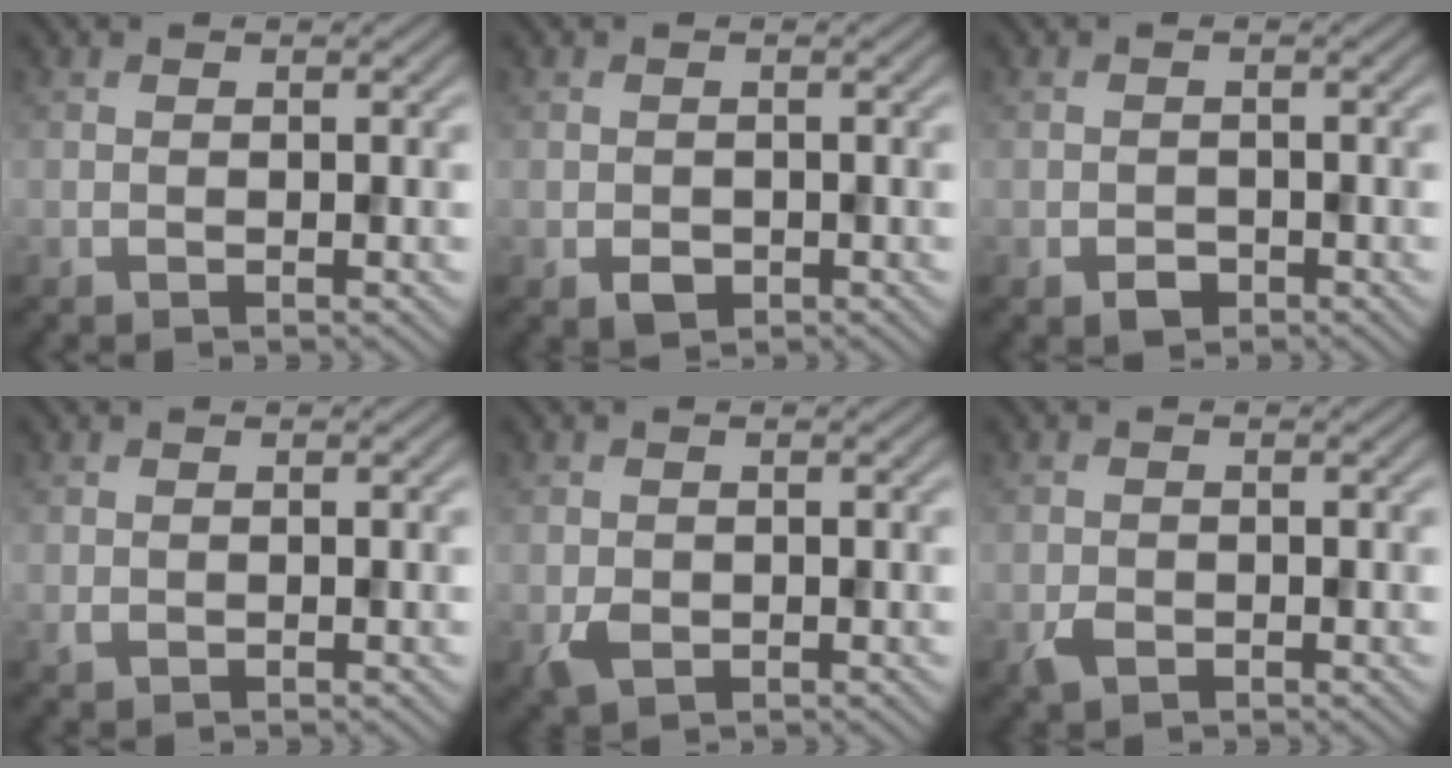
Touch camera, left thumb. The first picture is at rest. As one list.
[{"total": 1.6, "force": [-0.6, 1.3, 0.8], "torque": [-0.017, -0.009, -0.011]}, {"total": 1.6, "force": [-0.9, 1.1, 0.6], "torque": [-0.009, -0.004, -0.020]}, {"total": 0.5, "force": [0.1, 0.4, 0.3], "torque": [-0.008, -0.001, 0.005]}, {"total": 2.2, "force": [-0.4, 1.7, 1.2], "torque": [-0.028, -0.009, -0.006]}, {"total": 1.7, "force": [-0.8, 1.2, 0.9], "torque": [-0.023, -0.007, -0.016]}]